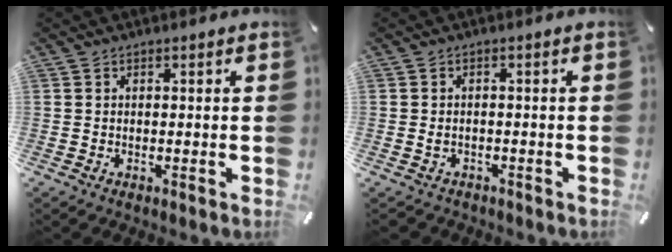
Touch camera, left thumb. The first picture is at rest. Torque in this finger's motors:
{"motor_torque": [0.57, 1.26, 0.05, 0.26, 0.06]}